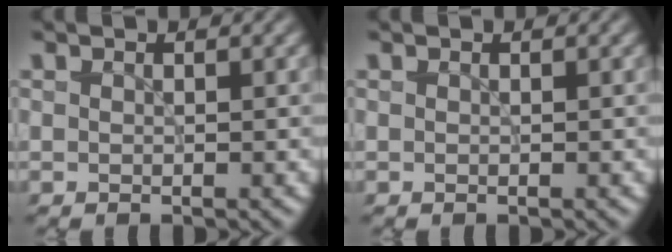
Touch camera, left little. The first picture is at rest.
{"total": 0.0}